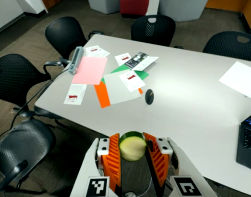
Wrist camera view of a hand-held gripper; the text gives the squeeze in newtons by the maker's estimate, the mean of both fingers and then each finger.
{"total": 13.0, "left": 13.2, "right": 12.8}